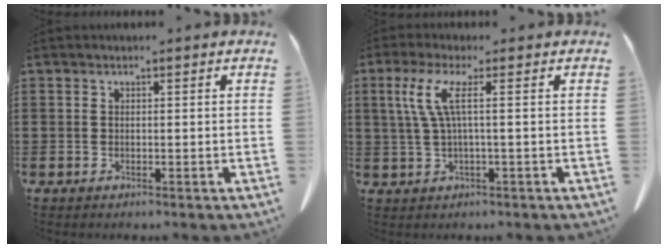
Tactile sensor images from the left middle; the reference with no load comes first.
{"total": 5.3, "force": [0.9, 0.4, 5.2], "torque": [-0.126, -0.011, 0.007]}